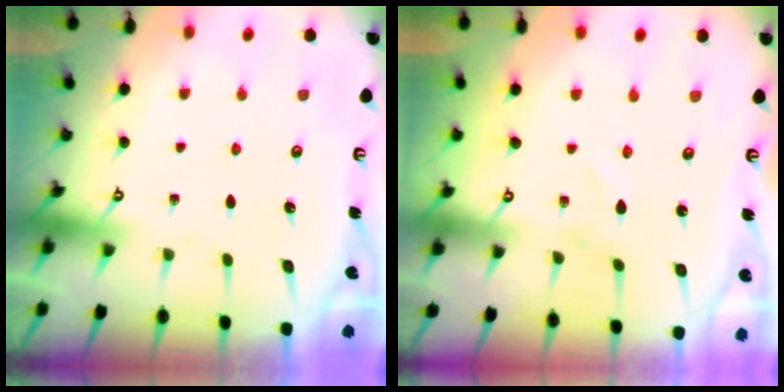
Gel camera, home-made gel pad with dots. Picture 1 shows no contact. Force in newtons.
{"total": 1.4, "press": 1.4, "slide": 0.1}